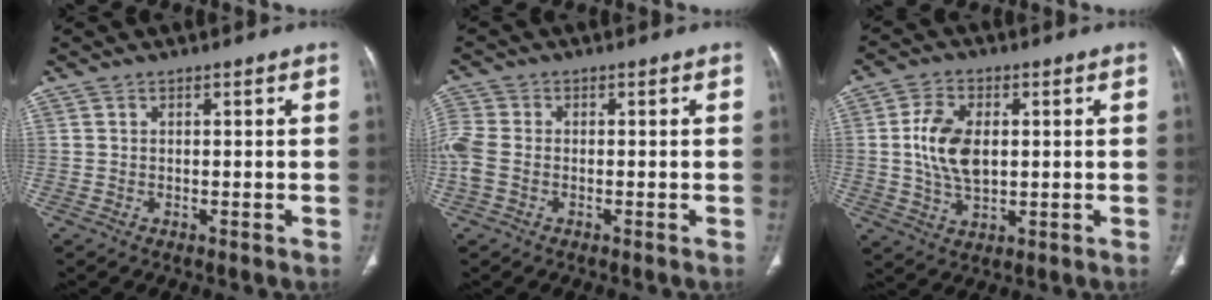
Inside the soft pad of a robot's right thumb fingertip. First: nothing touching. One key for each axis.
{"total": 5.5, "fx": -1.1, "fy": 3.8, "fz": 3.7, "tx": -0.110, "ty": 0.006, "tz": -0.027}
{"total": 9.8, "fx": 0.9, "fy": 5.9, "fz": 7.7, "tx": -0.144, "ty": -0.005, "tz": 0.022}